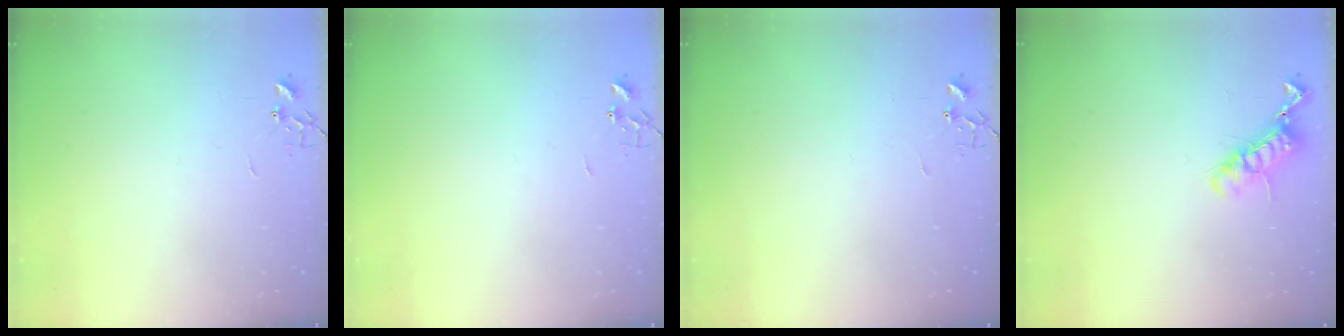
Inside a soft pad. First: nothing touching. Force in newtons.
{"total": 0.0}
{"total": 0.0}
{"total": 12.0, "press": 11.9, "slide": 0.7}